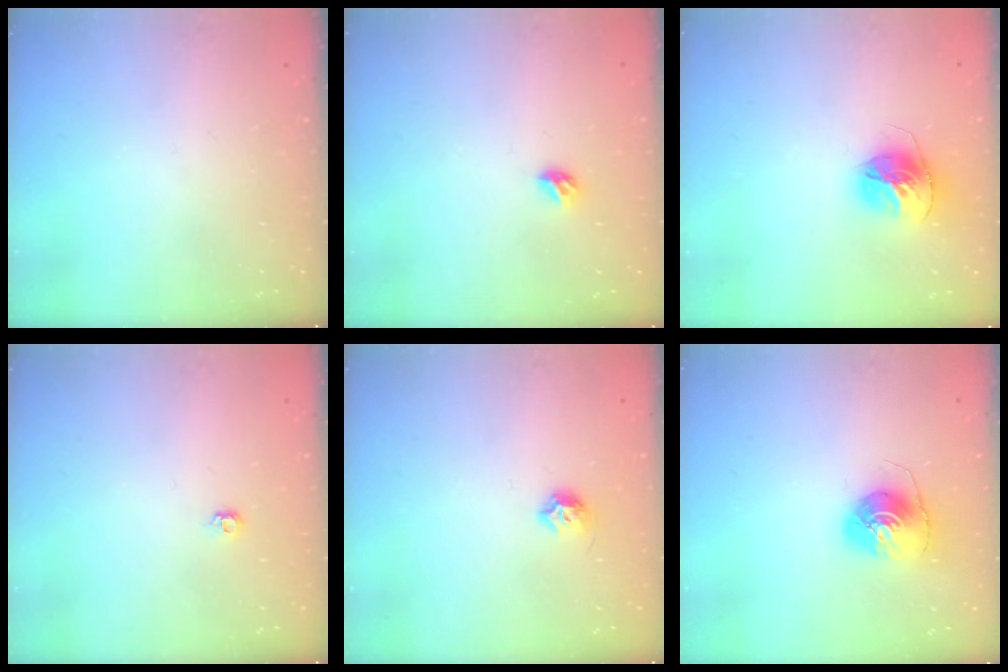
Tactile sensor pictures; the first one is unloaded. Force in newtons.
{"total": 3.3, "press": 3.2, "slide": 0.8}
{"total": 14.3, "press": 14.3, "slide": 1.5}
{"total": 4.7, "press": 4.7, "slide": 0.8}
{"total": 6.7, "press": 6.6, "slide": 1.0}
{"total": 8.8, "press": 8.8, "slide": 0.1}